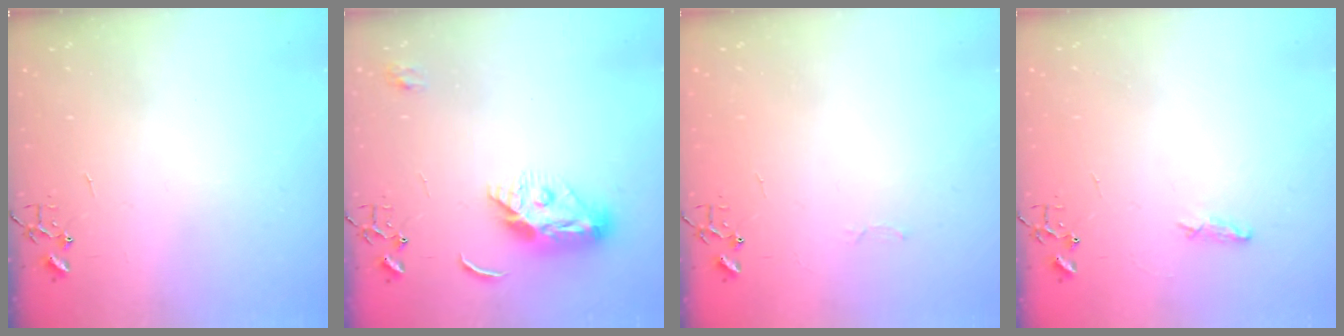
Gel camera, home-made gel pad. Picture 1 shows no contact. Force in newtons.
{"total": 11.3, "press": 11.3, "slide": 0.7}
{"total": 2.5, "press": 2.5, "slide": 0.4}
{"total": 5.9, "press": 5.8, "slide": 0.7}